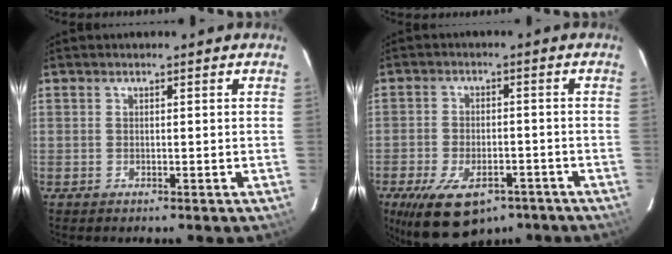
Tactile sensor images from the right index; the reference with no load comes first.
{"total": 15.0, "force": [-9.4, 7.6, 9.0], "torque": [-0.190, -0.021, -0.143]}